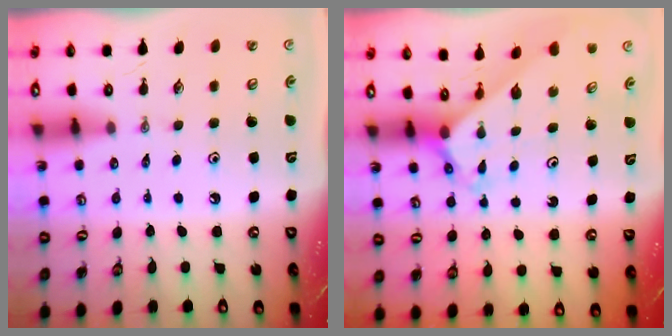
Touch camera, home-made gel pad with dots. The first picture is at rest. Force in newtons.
{"total": 2.7, "press": 2.7, "slide": 0.2}